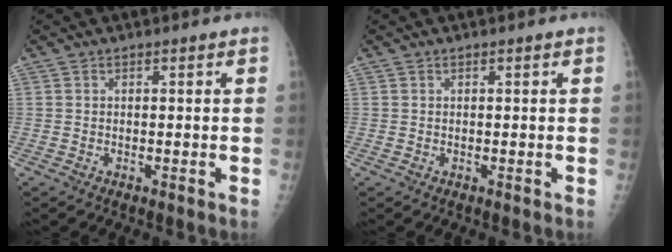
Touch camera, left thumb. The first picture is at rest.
{"total": 0.0}